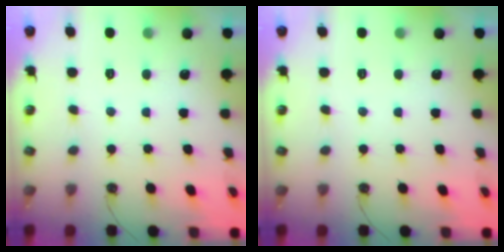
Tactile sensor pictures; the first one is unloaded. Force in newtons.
{"total": 0.0}